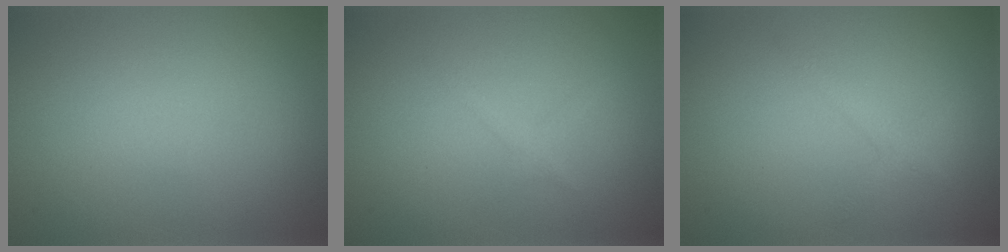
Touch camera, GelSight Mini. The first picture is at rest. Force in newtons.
{"total": 1.1, "press": 1.1, "slide": 0.0}
{"total": 1.4, "press": 1.4, "slide": 0.0}